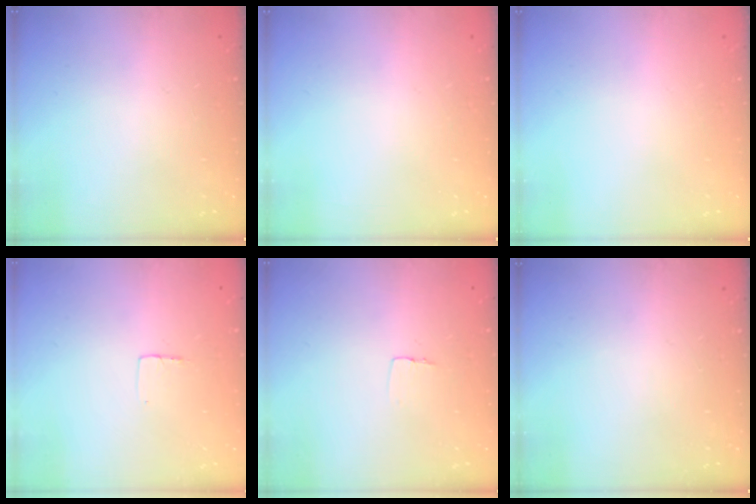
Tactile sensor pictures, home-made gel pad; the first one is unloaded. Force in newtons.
{"total": 0.0}
{"total": 0.0}
{"total": 3.0, "press": 3.0, "slide": 0.2}
{"total": 3.1, "press": 3.1, "slide": 0.2}
{"total": 0.0}